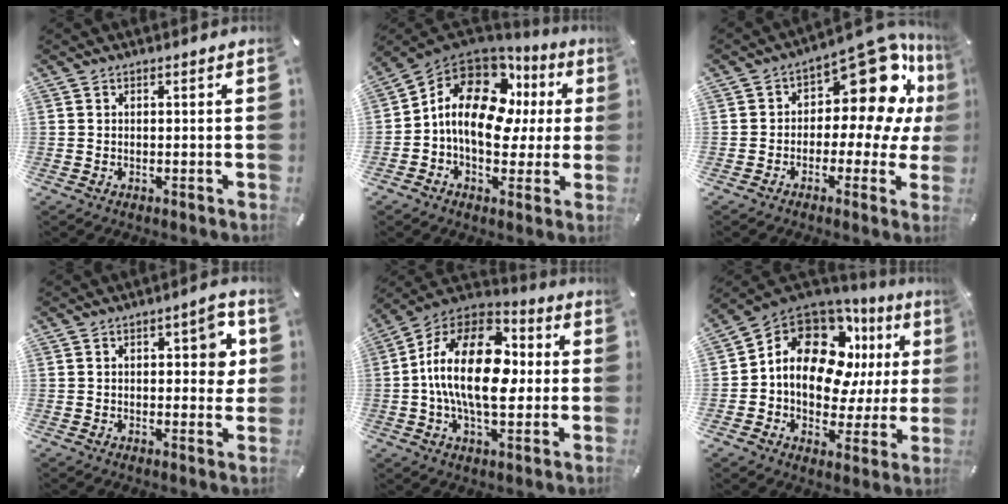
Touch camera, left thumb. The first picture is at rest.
{"total": 16.0, "force": [3.3, 11.0, 11.1], "torque": [-0.210, -0.012, 0.058]}
{"total": 17.9, "force": [7.7, 9.0, 13.4], "torque": [-0.179, -0.063, 0.127]}
{"total": 7.2, "force": [1.5, 3.6, 6.1], "torque": [-0.070, -0.004, 0.015]}
{"total": 22.1, "force": [0.1, 13.0, 17.8], "torque": [-0.333, 0.007, -0.004]}
{"total": 17.0, "force": [5.8, 11.7, 11.0], "torque": [-0.198, -0.038, 0.100]}